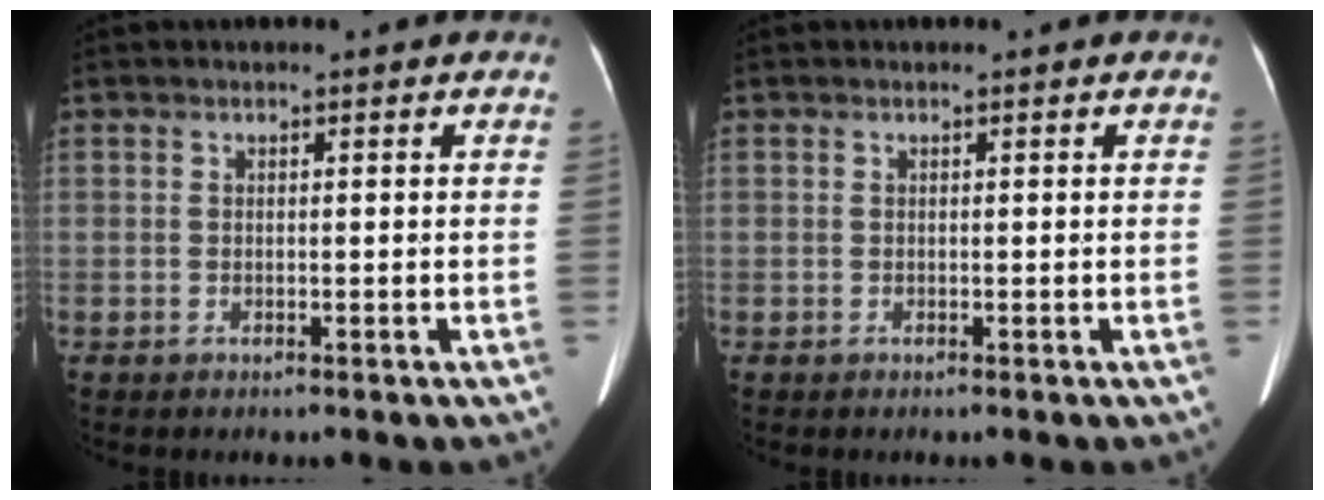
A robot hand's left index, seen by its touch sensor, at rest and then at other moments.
{"total": 0.0}